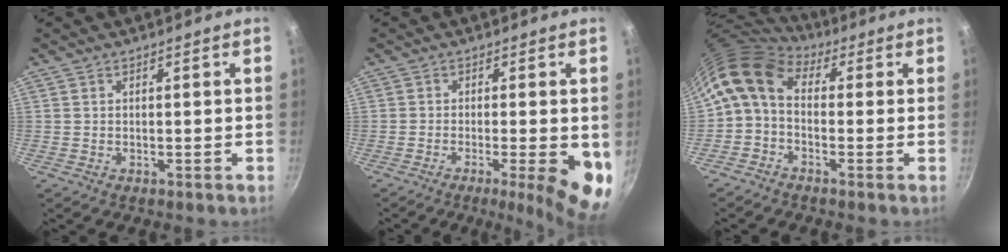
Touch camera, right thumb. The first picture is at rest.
{"total": 10.1, "force": [-2.7, 2.2, 9.4], "torque": [-0.121, 0.001, -0.036]}
{"total": 9.3, "force": [0.7, 6.4, 6.8], "torque": [-0.128, 0.028, -0.009]}